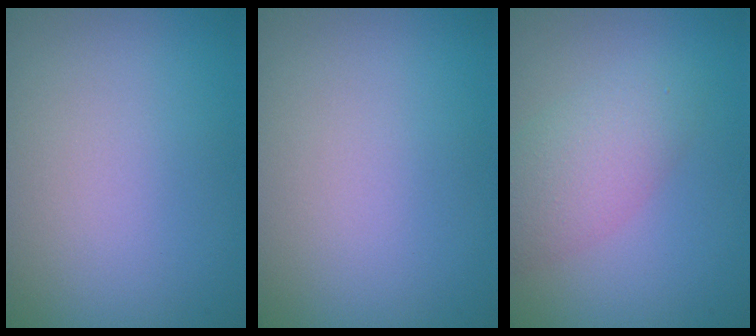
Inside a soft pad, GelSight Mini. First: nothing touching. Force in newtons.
{"total": 0.0}
{"total": 2.7, "press": 2.7, "slide": 0.2}